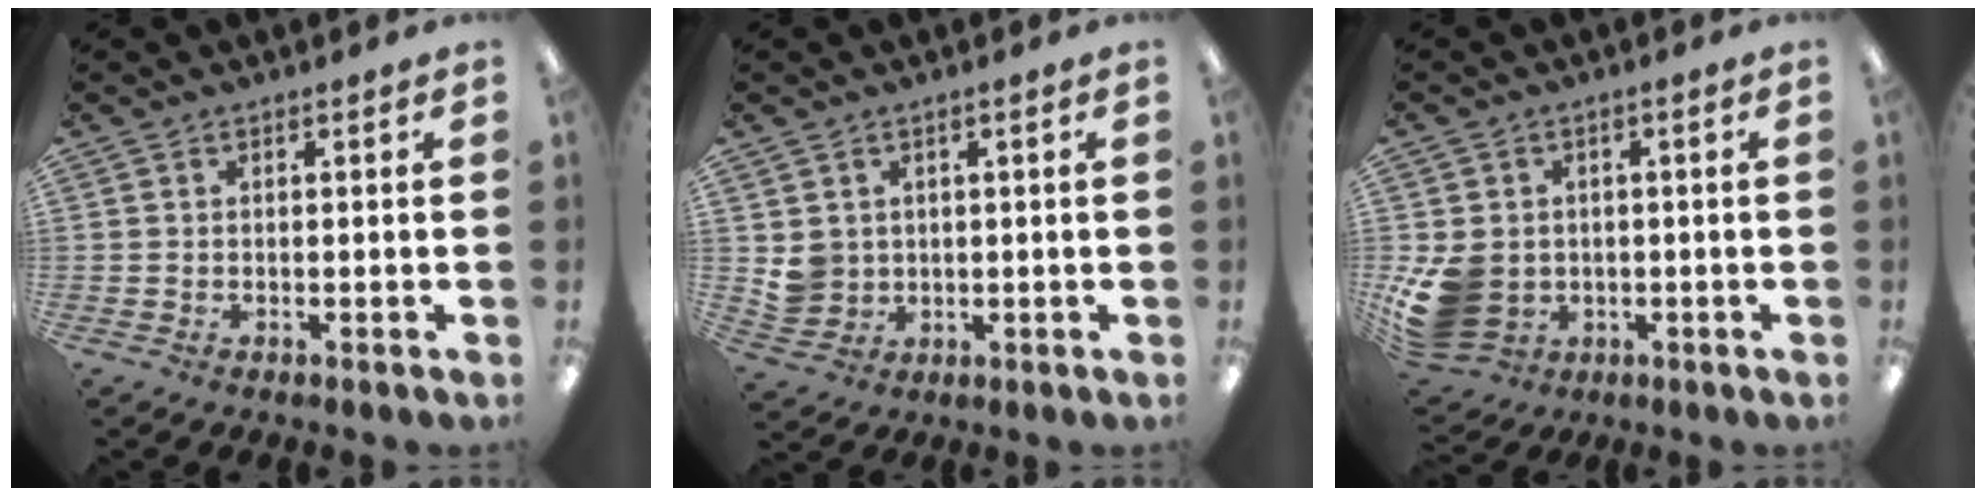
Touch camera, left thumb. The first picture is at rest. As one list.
[{"total": 4.2, "force": [1.5, 3.9, 0.5], "torque": [-0.015, 0.001, 0.031]}, {"total": 9.7, "force": [-1.4, 8.2, 4.9], "torque": [-0.117, 0.013, -0.018]}]